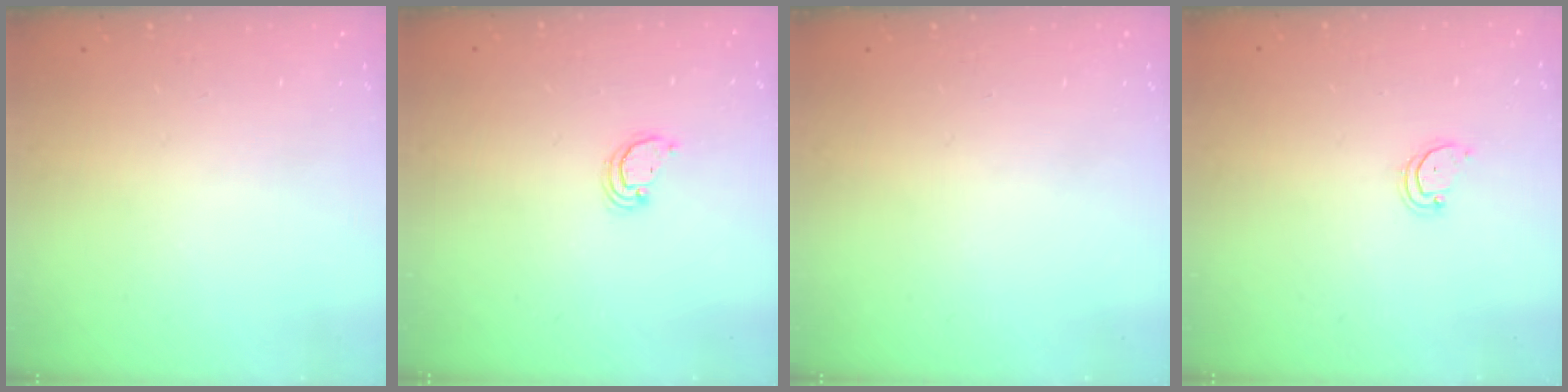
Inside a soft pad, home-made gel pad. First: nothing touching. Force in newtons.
{"total": 2.4, "press": 2.4, "slide": 0.2}
{"total": 0.0}
{"total": 2.6, "press": 2.6, "slide": 0.2}